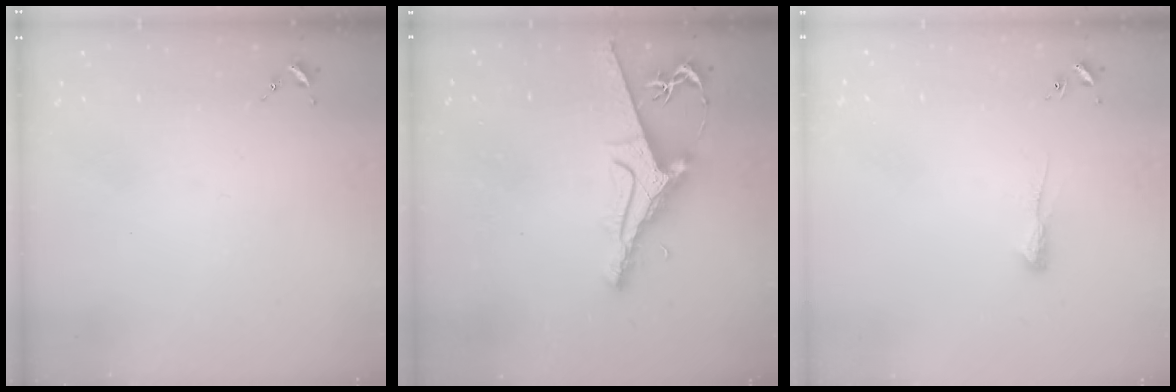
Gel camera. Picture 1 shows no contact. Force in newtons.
{"total": 8.6, "press": 8.6, "slide": 1.2}
{"total": 4.9, "press": 4.8, "slide": 0.8}